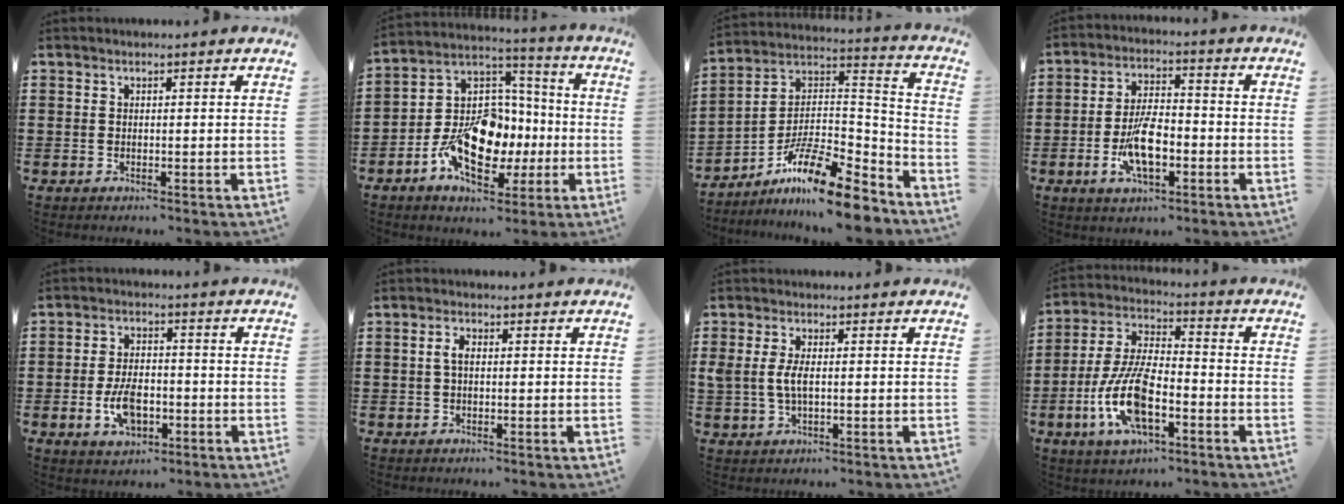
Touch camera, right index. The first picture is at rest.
{"total": 14.7, "force": [-4.5, 10.2, 9.6], "torque": [-0.198, 0.001, -0.080]}
{"total": 13.7, "force": [-10.5, 3.0, 8.3], "torque": [-0.144, 0.027, -0.195]}
{"total": 8.9, "force": [-2.8, 3.8, 7.6], "torque": [-0.156, -0.002, -0.052]}
{"total": 6.7, "force": [-2.0, 3.6, 5.2], "torque": [-0.115, 0.004, -0.040]}
{"total": 2.2, "force": [0.1, 1.0, 1.9], "torque": [-0.046, 0.002, -0.003]}
{"total": 3.8, "force": [0.1, 1.7, 3.4], "torque": [-0.089, -0.003, -0.007]}
{"total": 11.4, "force": [-4.1, 4.7, 9.5], "torque": [-0.223, -0.006, -0.081]}